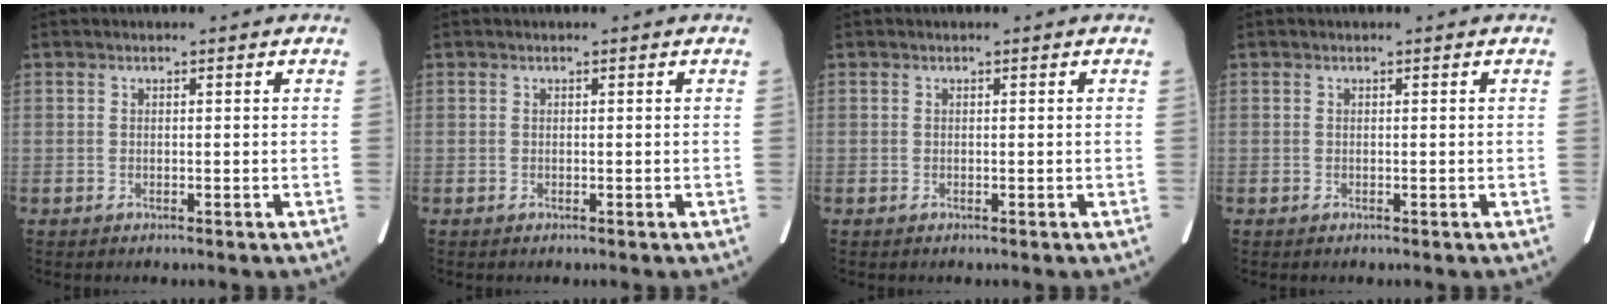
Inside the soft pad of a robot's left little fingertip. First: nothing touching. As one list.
[{"total": 0.0}, {"total": 0.0}, {"total": 0.0}]